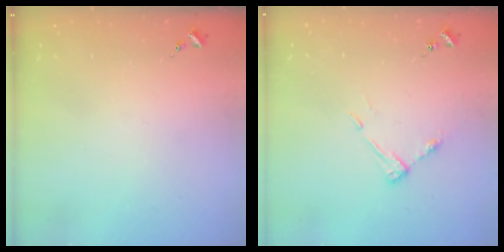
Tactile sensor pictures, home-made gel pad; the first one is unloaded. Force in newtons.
{"total": 6.4, "press": 6.4, "slide": 0.4}